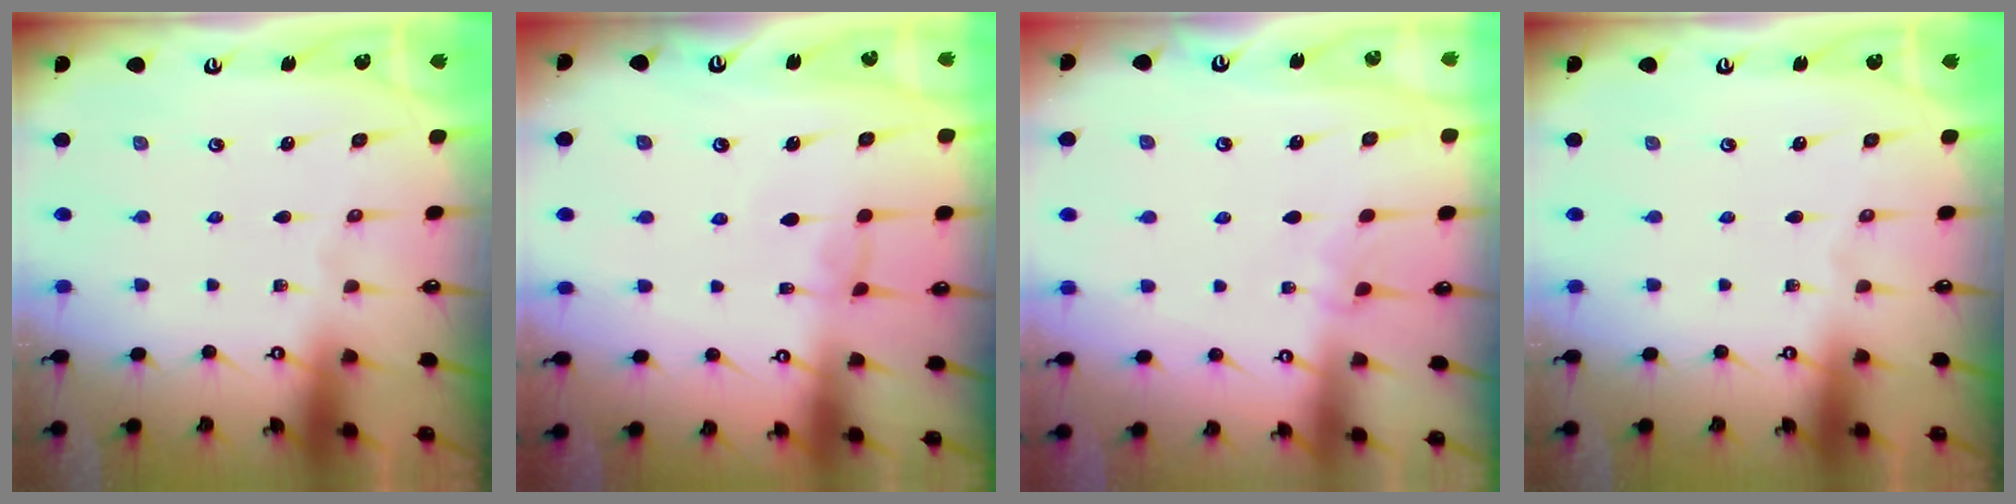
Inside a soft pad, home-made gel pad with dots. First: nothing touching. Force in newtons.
{"total": 1.5, "press": 1.4, "slide": 0.4}
{"total": 2.8, "press": 2.8, "slide": 0.3}
{"total": 0.0}